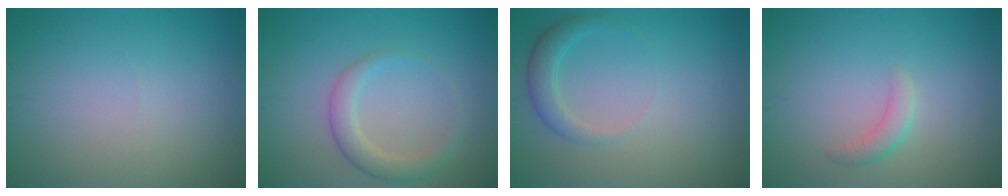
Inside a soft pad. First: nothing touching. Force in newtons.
{"total": 2.6, "press": 2.6, "slide": 0.2}
{"total": 2.2, "press": 2.2, "slide": 0.2}
{"total": 1.5, "press": 1.5, "slide": 0.1}